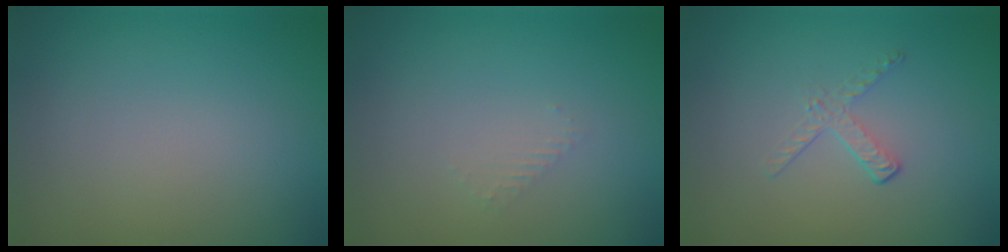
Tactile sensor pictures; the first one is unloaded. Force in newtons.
{"total": 0.8, "press": 0.8, "slide": 0.3}
{"total": 1.2, "press": 0.4, "slide": 1.2}